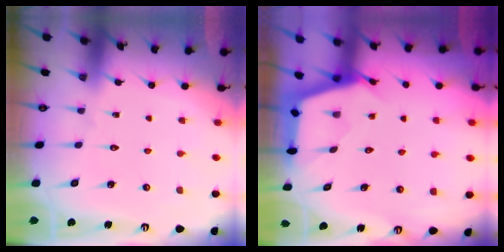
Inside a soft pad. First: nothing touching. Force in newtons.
{"total": 2.6, "press": 2.6, "slide": 0.4}